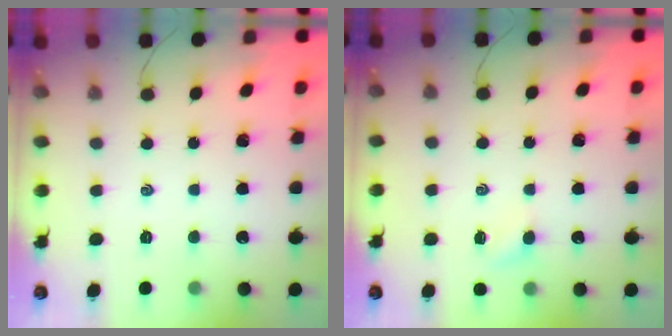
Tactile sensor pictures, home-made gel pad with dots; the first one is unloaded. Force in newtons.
{"total": 3.4, "press": 3.2, "slide": 1.0}